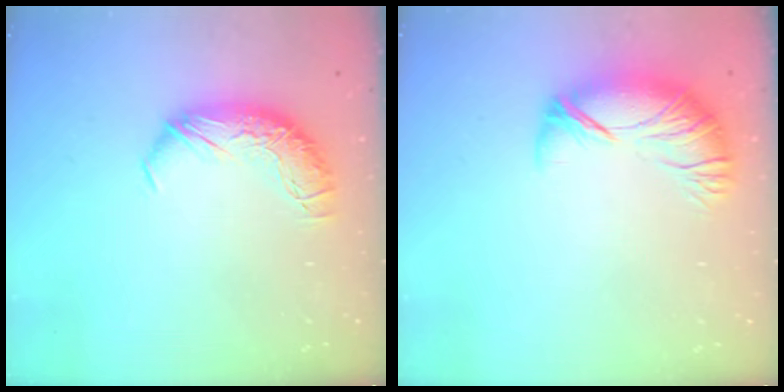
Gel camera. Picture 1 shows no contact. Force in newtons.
{"total": 2.5, "press": 1.6, "slide": 1.9}